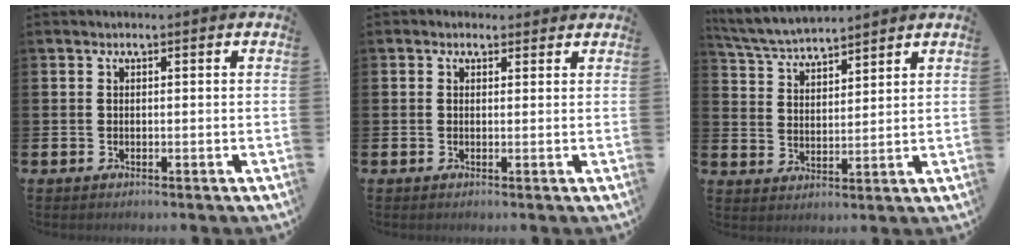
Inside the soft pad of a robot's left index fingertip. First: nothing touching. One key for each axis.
{"total": 1.0, "fx": 0.8, "fy": 0.6, "fz": 0.2, "tx": 0.006, "ty": 0.005, "tz": 0.011}
{"total": 5.1, "fx": 5.0, "fy": 0.6, "fz": 0.7, "tx": -0.037, "ty": -0.029, "tz": 0.089}